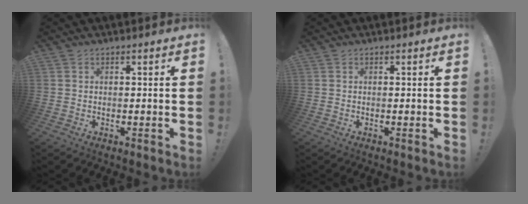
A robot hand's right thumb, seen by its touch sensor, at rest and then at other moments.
{"total": 0.0}